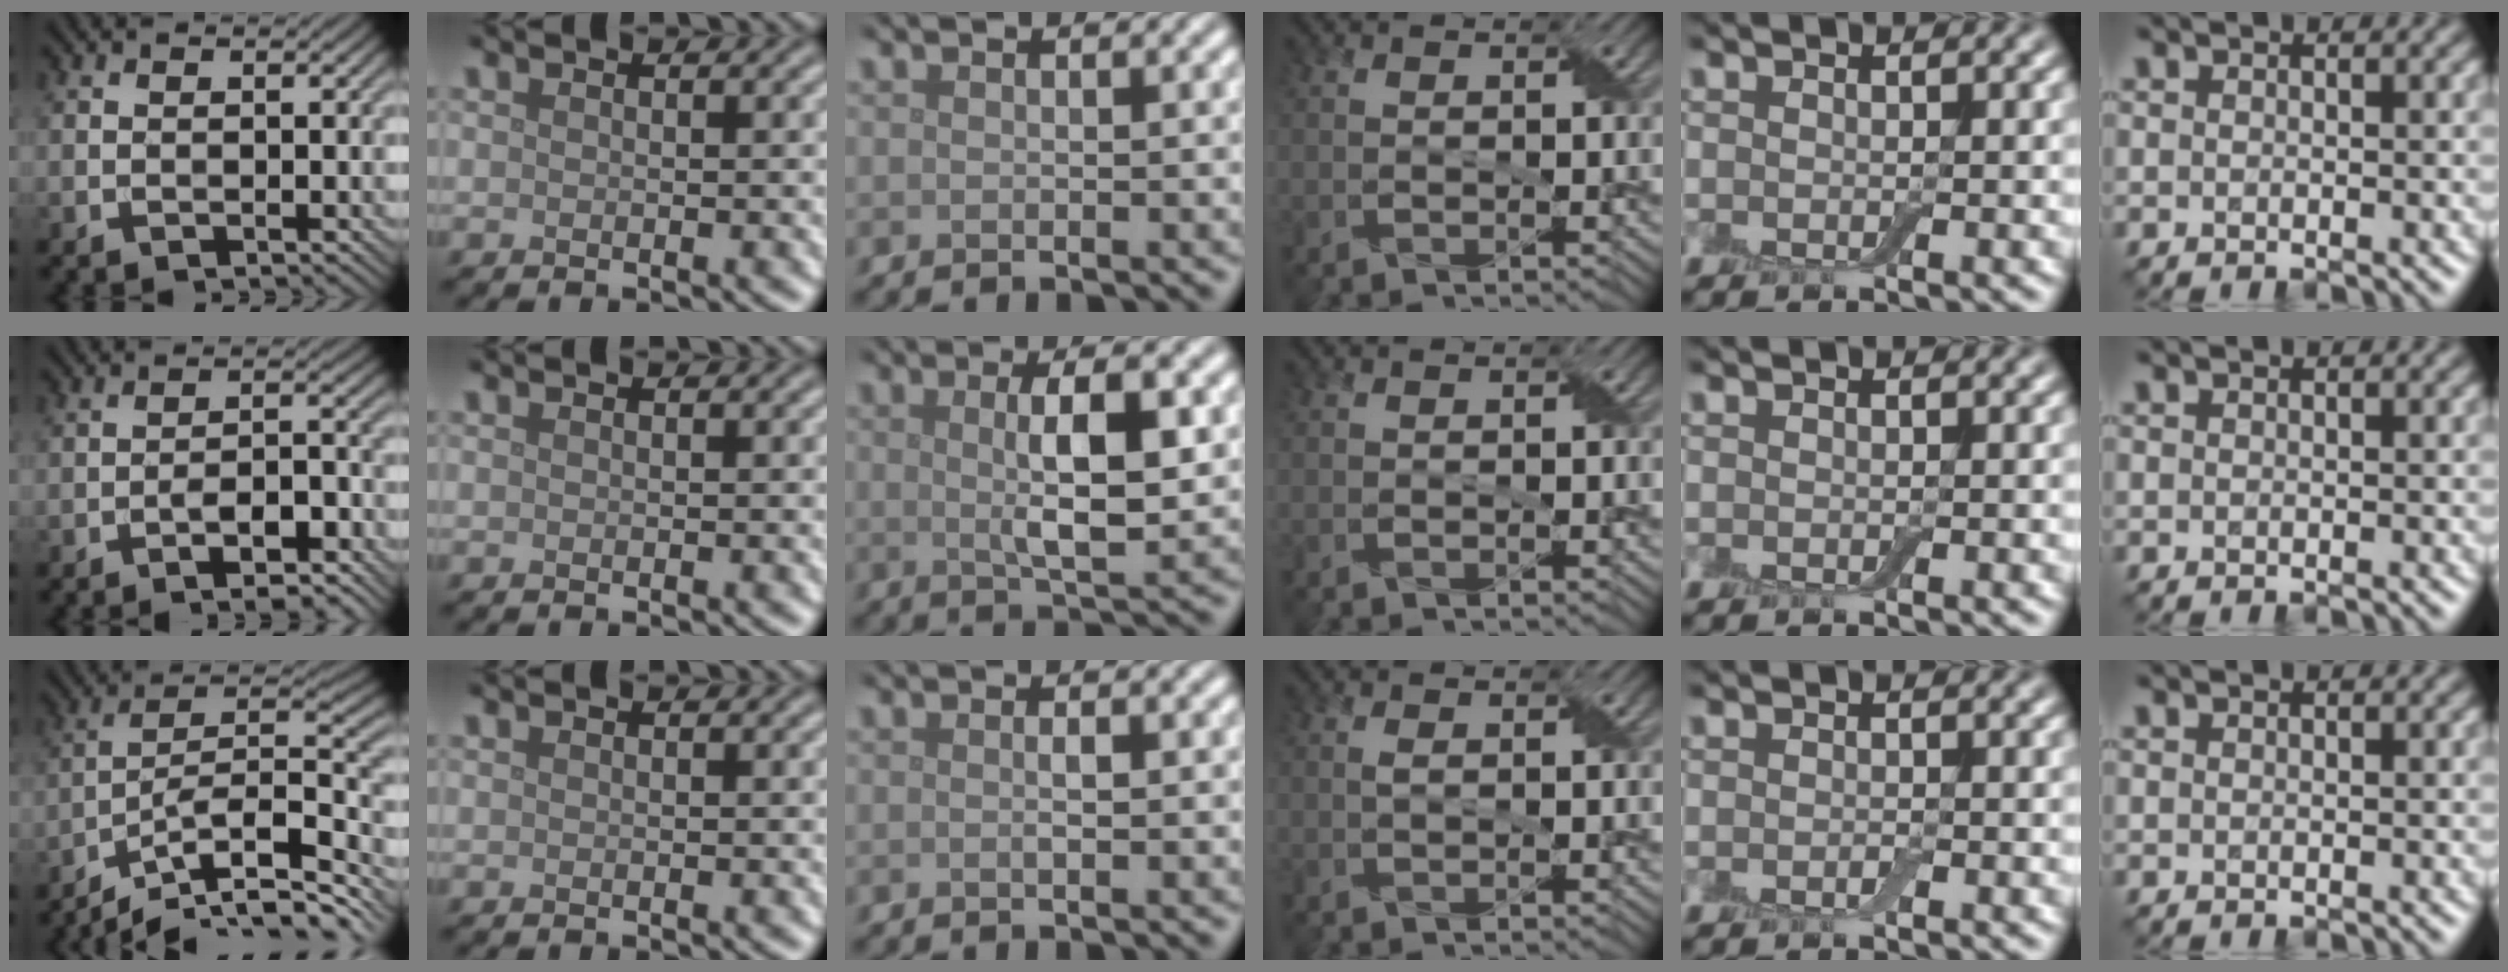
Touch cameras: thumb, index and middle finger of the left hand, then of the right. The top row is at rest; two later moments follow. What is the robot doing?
{"motion": "wrap", "object": "adhesive wrap"}